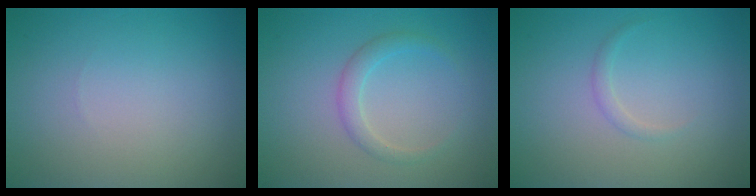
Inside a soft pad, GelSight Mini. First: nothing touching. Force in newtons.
{"total": 1.7, "press": 1.7, "slide": 0.1}
{"total": 0.7, "press": 0.7, "slide": 0.0}